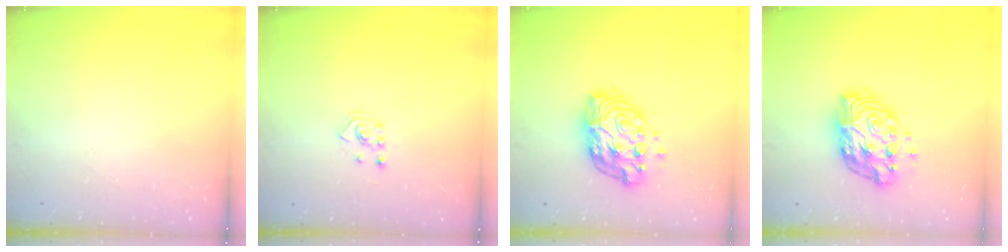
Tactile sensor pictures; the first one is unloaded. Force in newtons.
{"total": 2.3, "press": 2.2, "slide": 0.8}
{"total": 12.5, "press": 12.5, "slide": 1.1}
{"total": 12.5, "press": 12.5, "slide": 1.1}